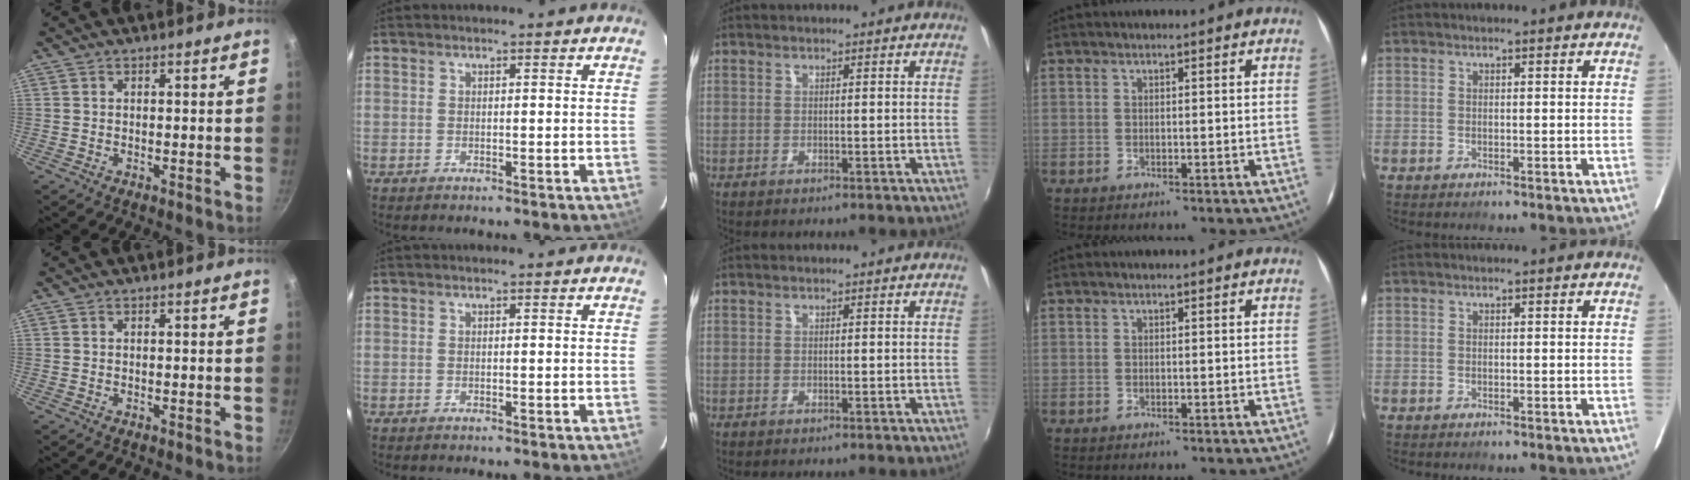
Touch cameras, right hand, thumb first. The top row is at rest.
{}